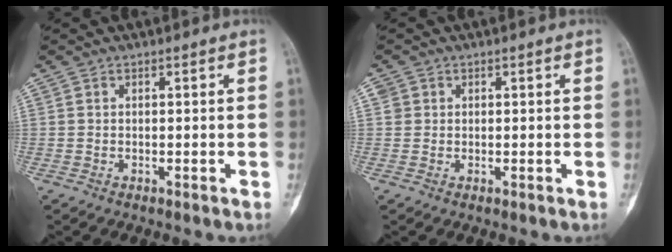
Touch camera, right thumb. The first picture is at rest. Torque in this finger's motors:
{"motor_torque": [-0.18, -0.29, 0.15, -0.02, -0.03]}